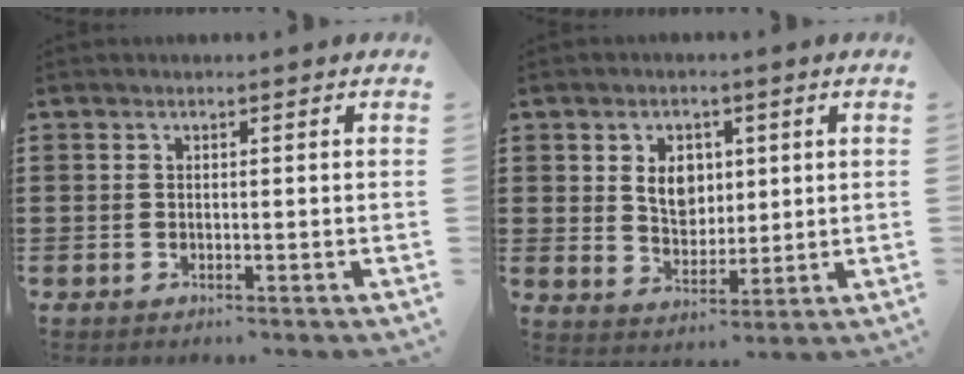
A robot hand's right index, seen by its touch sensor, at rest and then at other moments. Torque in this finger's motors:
{"motor_torque": [0.49, 0.27, 0.27, 0.07]}